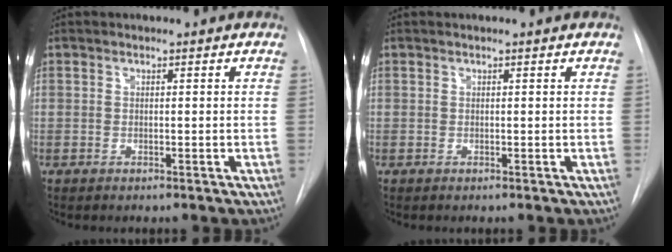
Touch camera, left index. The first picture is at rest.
{"total": 1.0, "force": [0.9, 0.0, 0.3], "torque": [-0.006, 0.009, 0.013]}